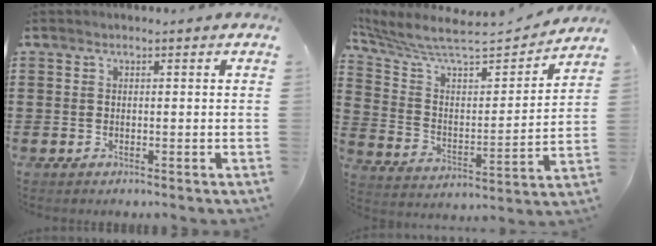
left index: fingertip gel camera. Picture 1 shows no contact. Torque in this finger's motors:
{"motor_torque": [1.11, -1.02, 0.17, 0.03]}